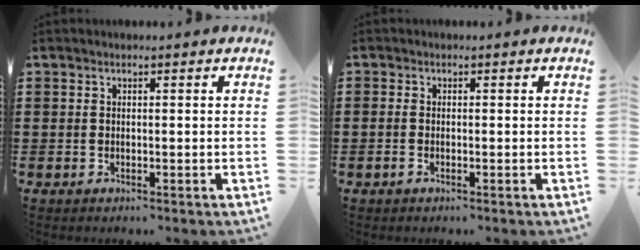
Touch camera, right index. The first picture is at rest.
{"total": 0.8, "force": [-0.4, 0.2, 0.7], "torque": [-0.014, -0.004, -0.006]}